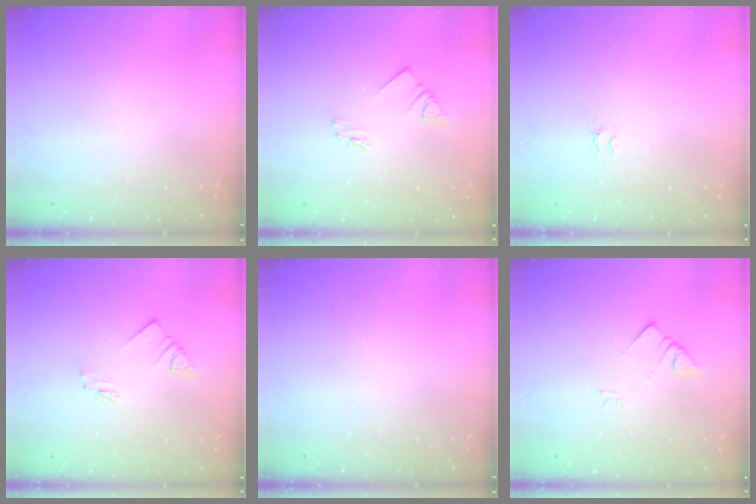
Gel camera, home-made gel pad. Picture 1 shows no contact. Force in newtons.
{"total": 1.4, "press": 1.4, "slide": 0.1}
{"total": 1.9, "press": 1.9, "slide": 0.2}
{"total": 1.4, "press": 1.4, "slide": 0.1}
{"total": 0.0}
{"total": 2.7, "press": 2.7, "slide": 0.2}